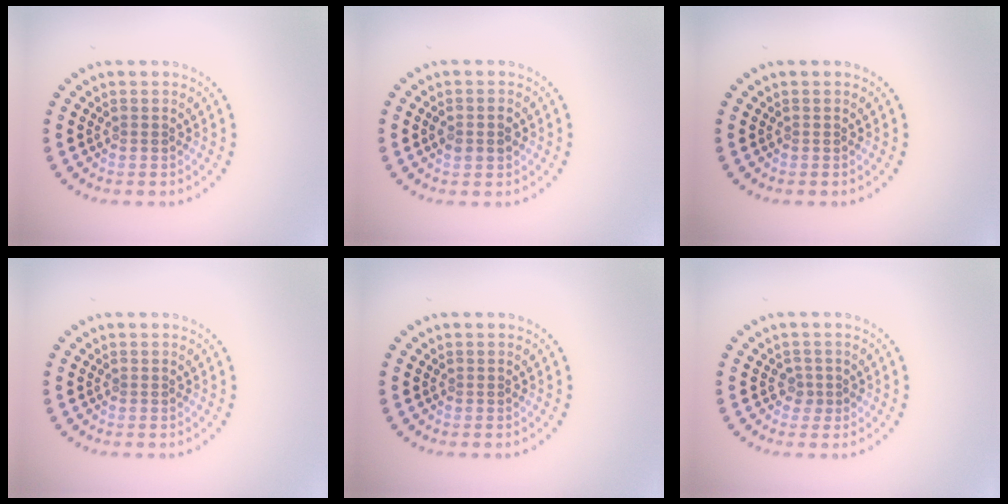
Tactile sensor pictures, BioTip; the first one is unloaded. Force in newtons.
{"total": 1.6, "press": 1.6, "slide": 0.1}
{"total": 0.0}
{"total": 0.0}
{"total": 0.0}
{"total": 1.2, "press": 0.9, "slide": 0.8}